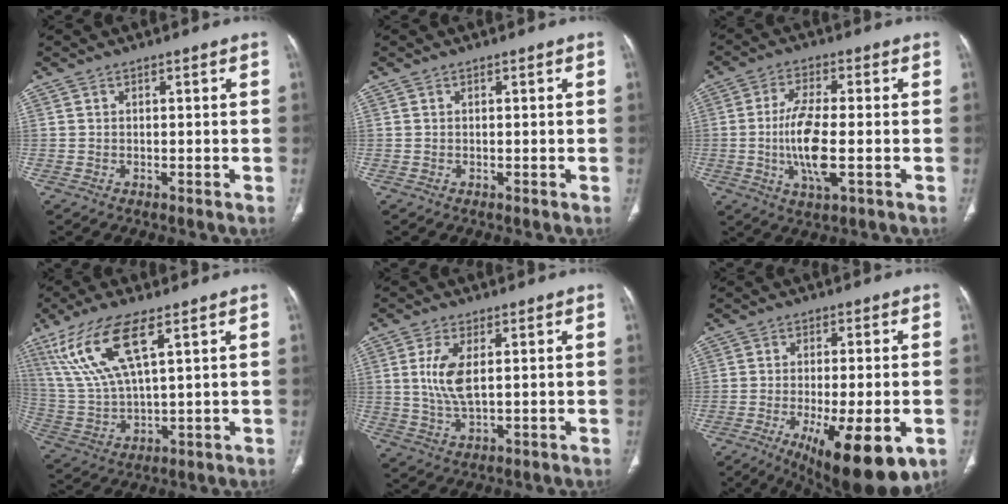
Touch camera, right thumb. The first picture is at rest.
{"total": 0.0}
{"total": 10.0, "force": [-1.4, 2.9, 9.5], "torque": [-0.196, -0.004, -0.026]}
{"total": 14.3, "force": [7.1, 4.1, 11.7], "torque": [-0.255, -0.024, 0.149]}
{"total": 7.0, "force": [1.5, 2.8, 6.2], "torque": [-0.139, -0.011, 0.035]}
{"total": 17.2, "force": [-6.9, 5.5, 14.8], "torque": [-0.196, -0.009, -0.091]}